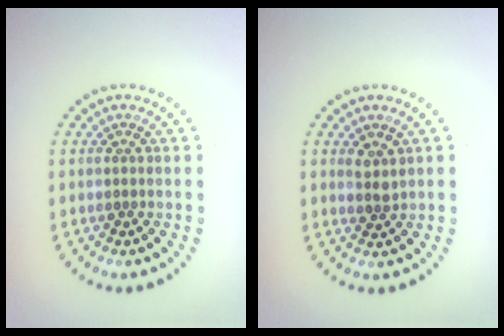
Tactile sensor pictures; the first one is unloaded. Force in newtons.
{"total": 1.6, "press": 1.3, "slide": 0.9}